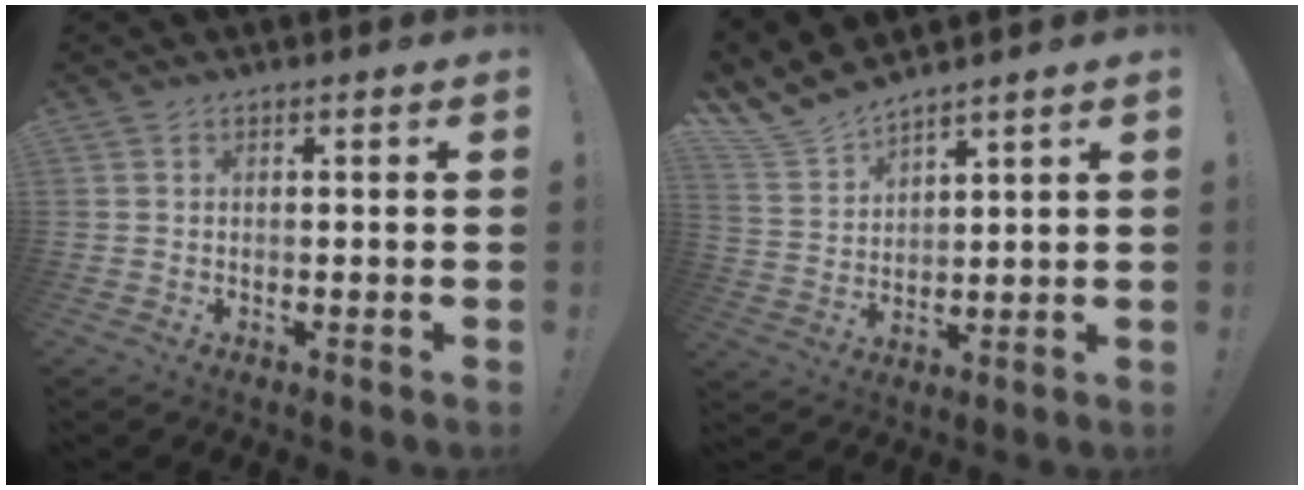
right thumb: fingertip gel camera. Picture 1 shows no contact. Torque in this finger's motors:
{"motor_torque": [-0.49, 0.50, 0.11, 0.26, 0.03]}